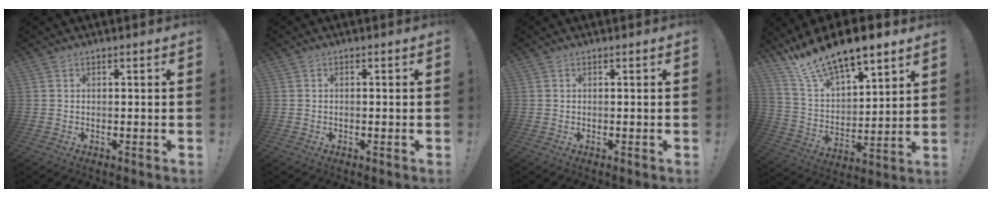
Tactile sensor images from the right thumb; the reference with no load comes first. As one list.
[{"total": 0.6, "force": [-0.5, 0.2, 0.3], "torque": [-0.006, 0.001, -0.008]}, {"total": 0.0}, {"total": 14.2, "force": [12.0, 4.4, 6.1], "torque": [-0.124, -0.095, 0.219]}]